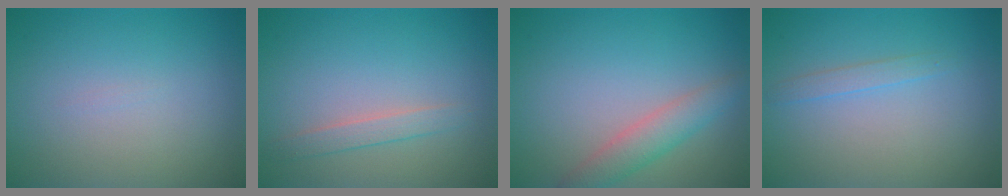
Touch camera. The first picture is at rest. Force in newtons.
{"total": 1.6, "press": 1.6, "slide": 0.1}
{"total": 2.9, "press": 2.9, "slide": 0.2}
{"total": 1.1, "press": 1.1, "slide": 0.2}